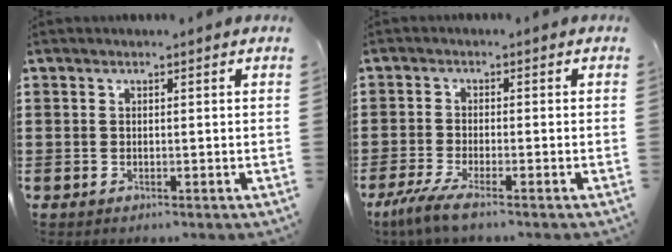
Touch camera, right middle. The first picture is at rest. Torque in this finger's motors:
{"motor_torque": [1.71, 0.43, 0.37, 0.13]}